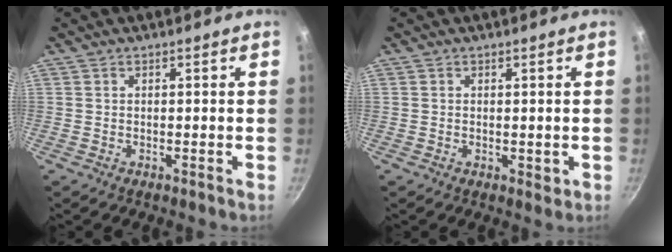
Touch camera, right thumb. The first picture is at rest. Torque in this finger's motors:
{"motor_torque": [-0.35, 0.08, -0.31, 0.17, 0.06]}